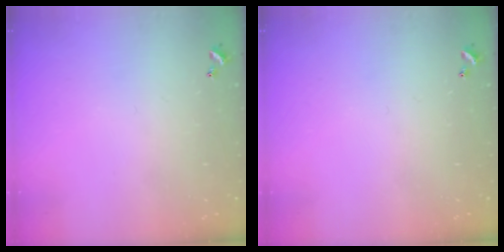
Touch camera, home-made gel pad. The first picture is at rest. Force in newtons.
{"total": 0.0}